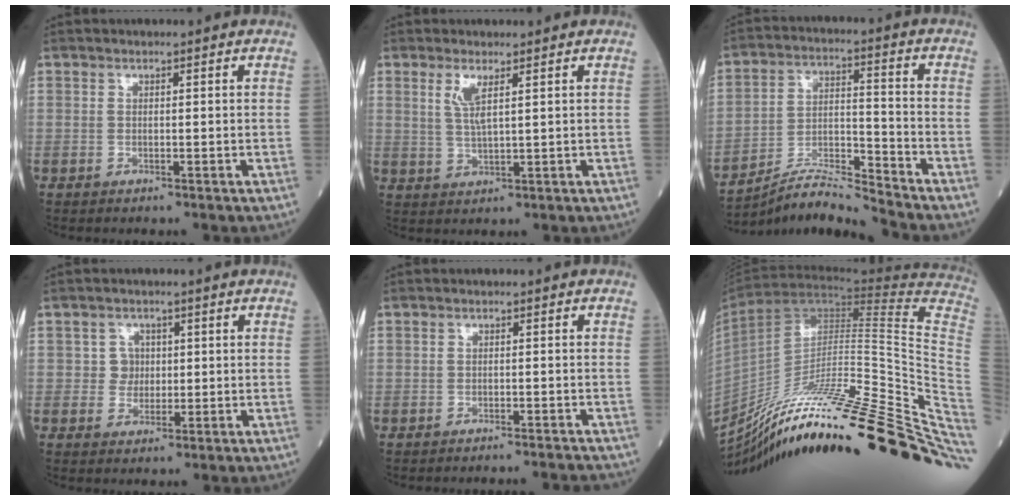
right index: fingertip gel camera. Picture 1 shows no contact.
{"total": 3.5, "force": [1.6, 0.4, 3.1], "torque": [-0.068, -0.003, 0.035]}
{"total": 8.7, "force": [-8.4, -1.6, 1.6], "torque": [-0.037, 0.014, -0.155]}
{"total": 2.6, "force": [0.3, 2.6, 0.4], "torque": [0.002, 0.004, 0.002]}
{"total": 5.4, "force": [-5.4, 0.3, 0.6], "torque": [-0.002, -0.007, -0.060]}
{"total": 36.2, "force": [-25.3, 0.9, 25.9], "torque": [-0.271, -0.026, -0.382]}